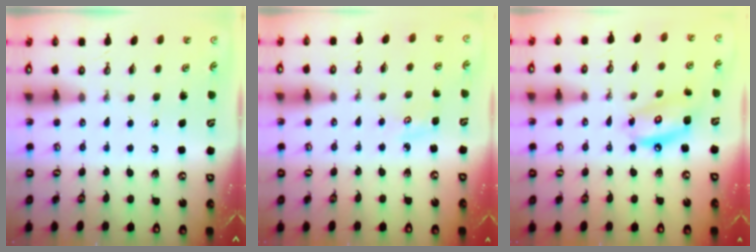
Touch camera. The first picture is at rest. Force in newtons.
{"total": 3.2, "press": 3.1, "slide": 0.4}
{"total": 9.5, "press": 9.5, "slide": 0.7}